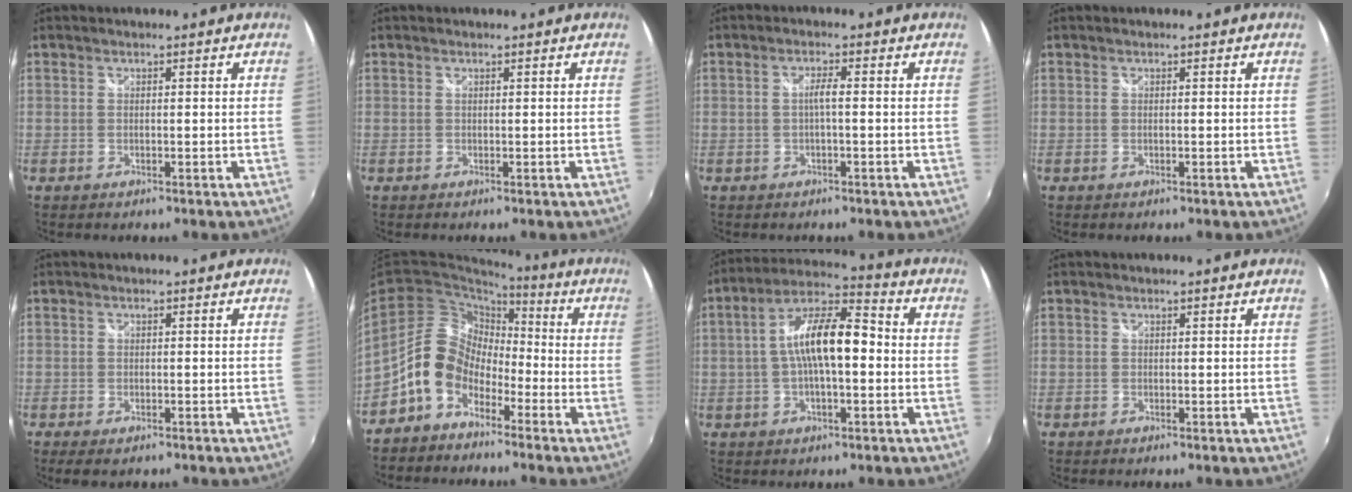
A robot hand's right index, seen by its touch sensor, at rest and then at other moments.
{"total": 0.0}
{"total": 1.9, "force": [-0.4, 0.0, 1.9], "torque": [-0.035, 0.004, -0.008]}
{"total": 0.0}
{"total": 3.1, "force": [-2.2, 1.3, 1.8], "torque": [-0.036, -0.014, -0.036]}
{"total": 11.0, "force": [-5.8, 7.9, 5.0], "torque": [-0.101, 0.029, -0.114]}
{"total": 12.0, "force": [-0.5, 4.1, 11.3], "torque": [-0.210, 0.022, -0.014]}
{"total": 0.0}